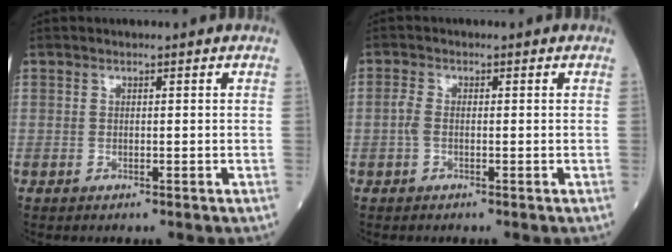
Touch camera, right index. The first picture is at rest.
{"total": 1.7, "force": [-0.4, 0.8, 1.4], "torque": [-0.035, 0.002, -0.010]}